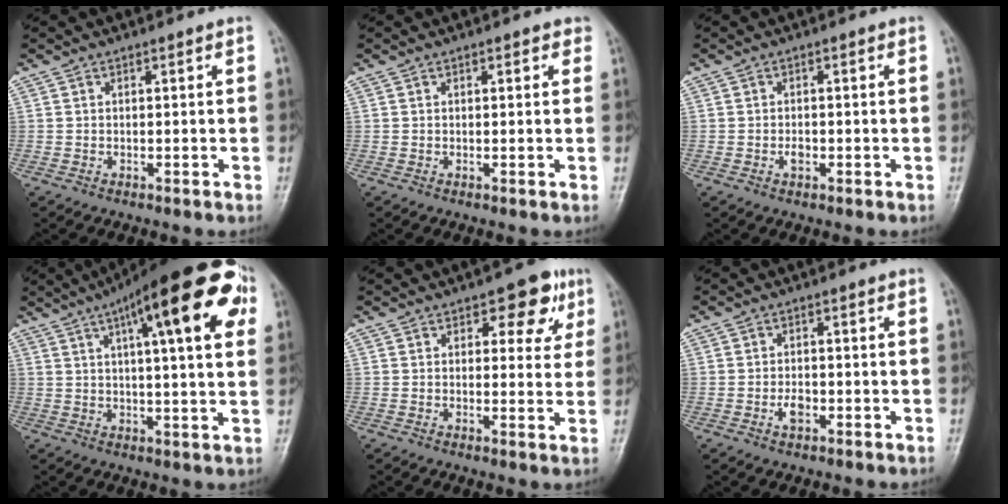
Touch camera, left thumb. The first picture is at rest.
{"total": 1.6, "force": [0.9, 0.9, 1.0], "torque": [-0.003, 0.000, 0.006]}
{"total": 1.5, "force": [-0.6, 1.0, 1.0], "torque": [-0.012, 0.002, -0.011]}
{"total": 23.0, "force": [9.5, 6.3, 19.9], "torque": [-0.274, 0.011, 0.131]}
{"total": 7.9, "force": [3.8, 4.5, 5.3], "torque": [-0.021, -0.010, 0.041]}
{"total": 2.7, "force": [-1.1, 1.6, 1.9], "torque": [-0.029, 0.005, -0.019]}